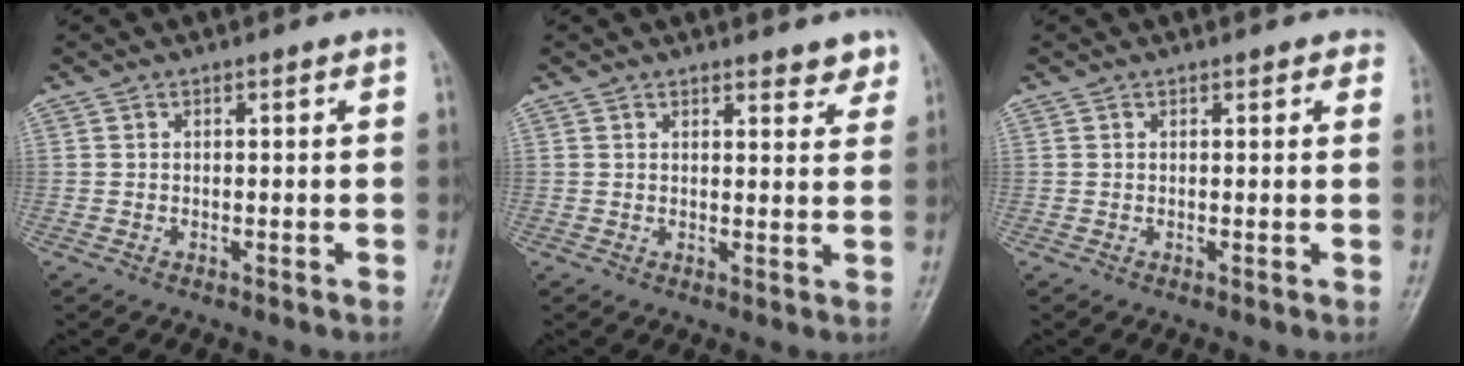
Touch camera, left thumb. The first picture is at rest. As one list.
[{"total": 3.9, "force": [3.3, 1.3, 1.5], "torque": [0.002, -0.020, 0.037]}, {"total": 1.2, "force": [0.8, 0.6, 0.6], "torque": [0.002, -0.001, 0.004]}]